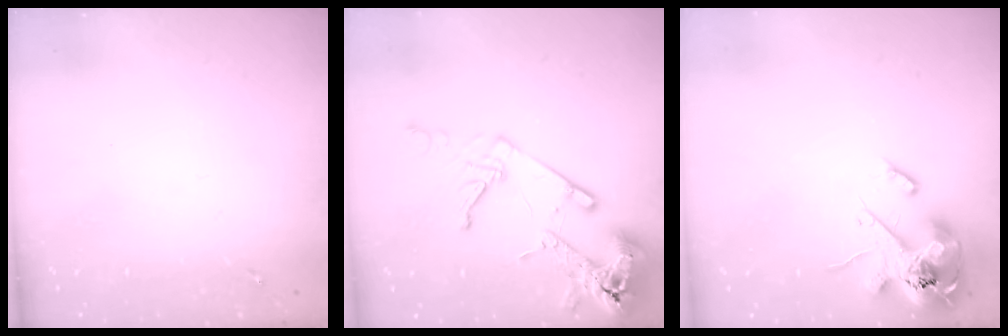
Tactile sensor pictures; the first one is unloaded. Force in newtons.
{"total": 18.8, "press": 18.6, "slide": 2.5}
{"total": 15.3, "press": 15.1, "slide": 2.5}